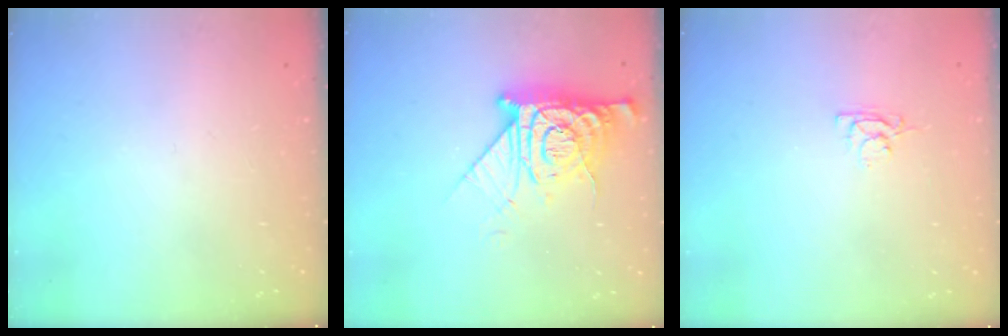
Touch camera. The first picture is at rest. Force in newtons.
{"total": 8.9, "press": 8.8, "slide": 1.1}
{"total": 2.9, "press": 2.9, "slide": 0.3}